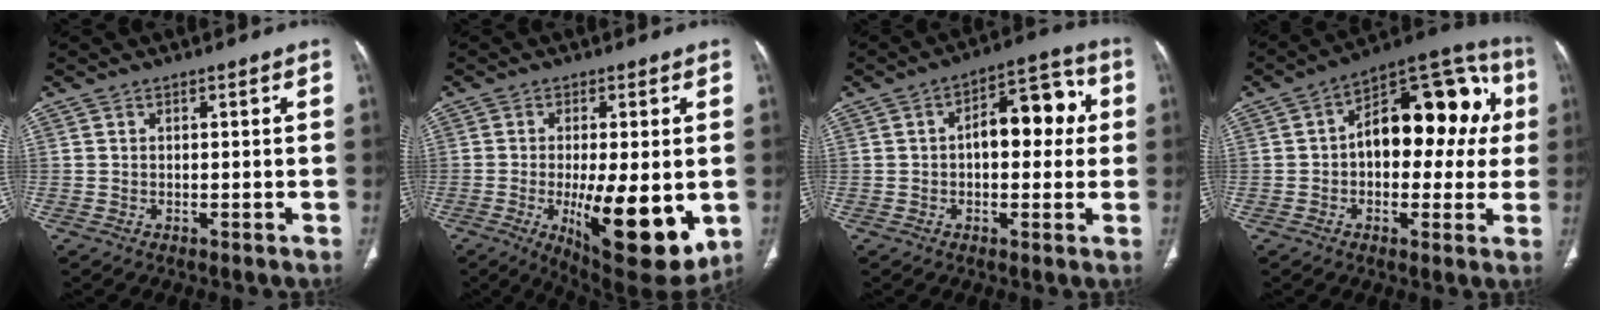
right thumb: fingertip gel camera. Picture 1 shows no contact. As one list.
[{"total": 16.8, "force": [-3.5, 5.5, 15.5], "torque": [-0.219, -0.028, -0.035]}, {"total": 11.7, "force": [1.3, 6.4, 9.7], "torque": [-0.101, 0.032, 0.011]}, {"total": 20.3, "force": [2.4, 11.4, 16.6], "torque": [-0.183, 0.043, 0.025]}]